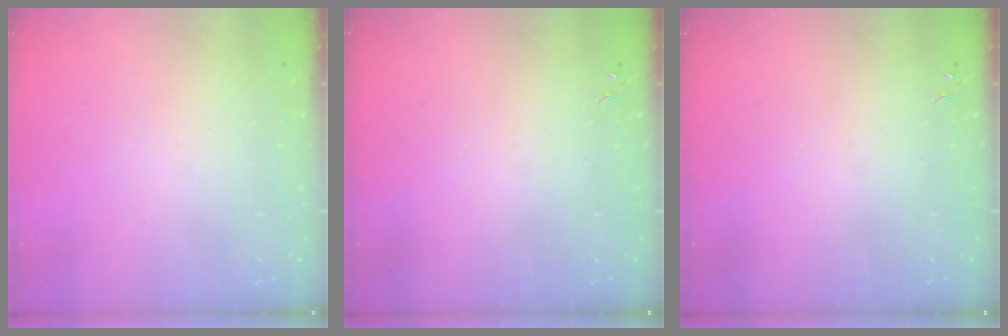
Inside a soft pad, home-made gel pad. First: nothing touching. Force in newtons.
{"total": 0.0}
{"total": 0.0}